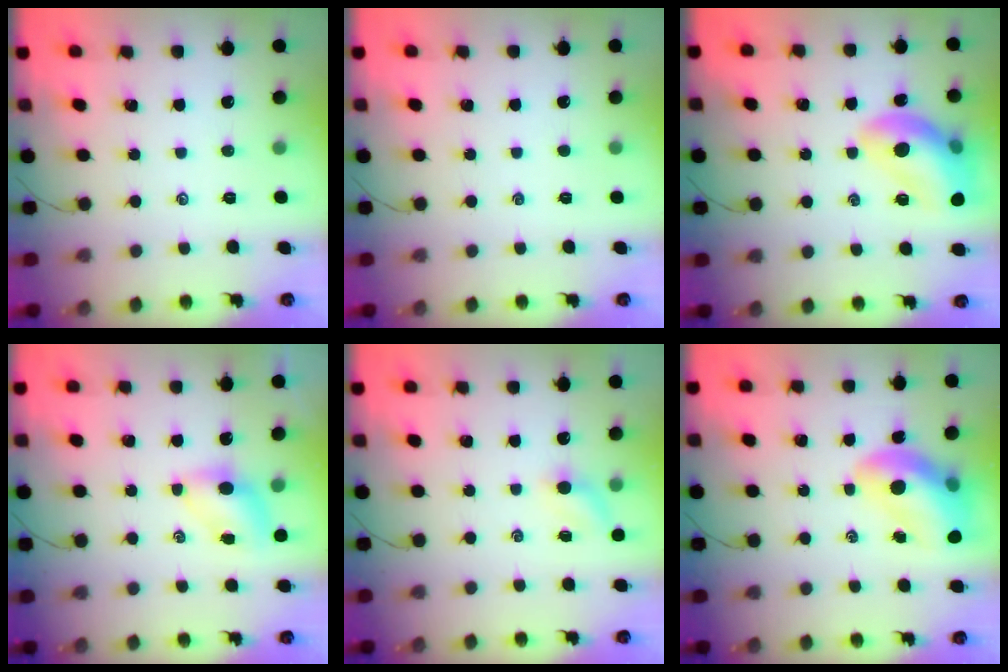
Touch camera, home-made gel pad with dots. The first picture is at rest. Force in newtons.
{"total": 0.0}
{"total": 16.6, "press": 16.4, "slide": 2.3}
{"total": 5.2, "press": 5.2, "slide": 0.4}
{"total": 3.7, "press": 3.5, "slide": 1.1}
{"total": 13.6, "press": 13.1, "slide": 3.9}